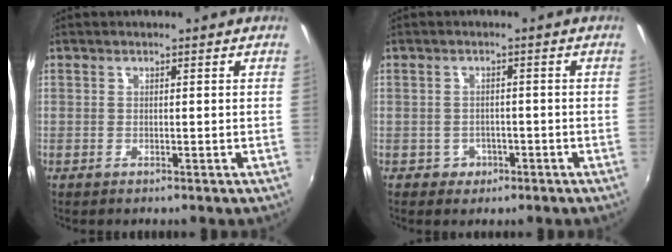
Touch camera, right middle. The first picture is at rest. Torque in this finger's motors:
{"motor_torque": [-0.27, 0.08, -0.05, -0.01]}